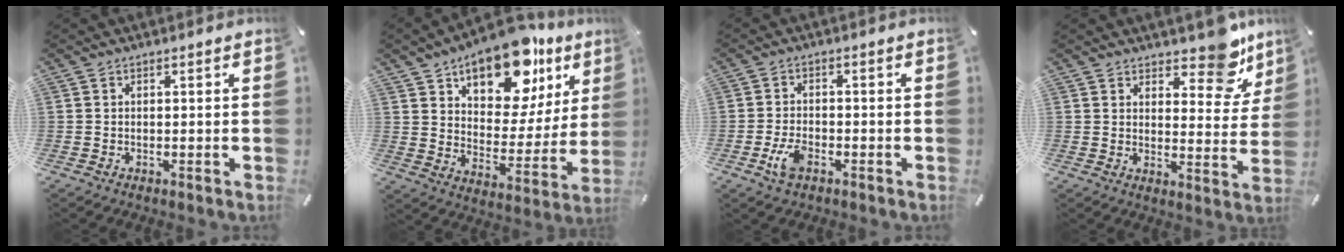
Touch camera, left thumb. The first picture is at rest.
{"total": 18.7, "force": [13.4, 9.4, 9.0], "torque": [-0.134, -0.094, 0.229]}
{"total": 5.0, "force": [-2.2, 2.8, 3.5], "torque": [-0.084, 0.002, -0.044]}
{"total": 11.3, "force": [8.5, 5.5, 5.0], "torque": [-0.039, -0.070, 0.147]}